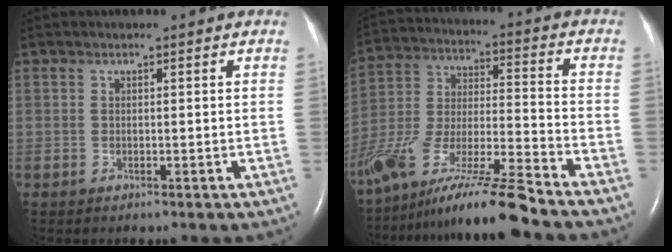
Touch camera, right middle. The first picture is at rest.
{"total": 18.1, "force": [-14.5, 0.0, 10.8], "torque": [-0.239, -0.030, -0.271]}